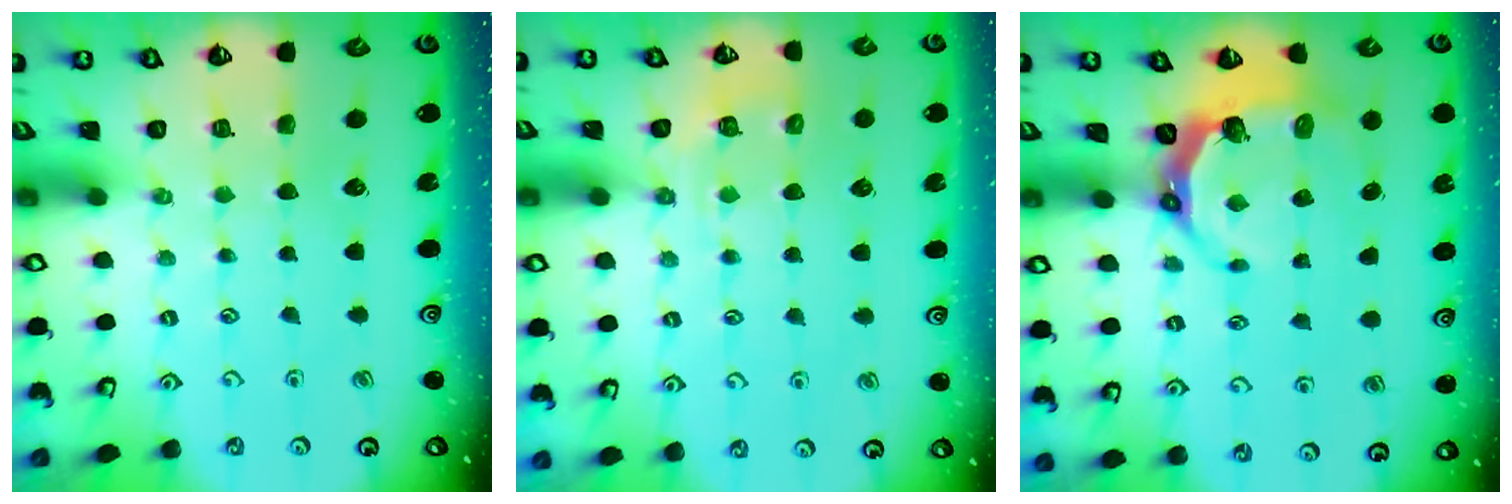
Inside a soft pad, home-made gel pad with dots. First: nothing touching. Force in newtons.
{"total": 6.8, "press": 6.7, "slide": 1.1}
{"total": 5.7, "press": 4.2, "slide": 3.8}